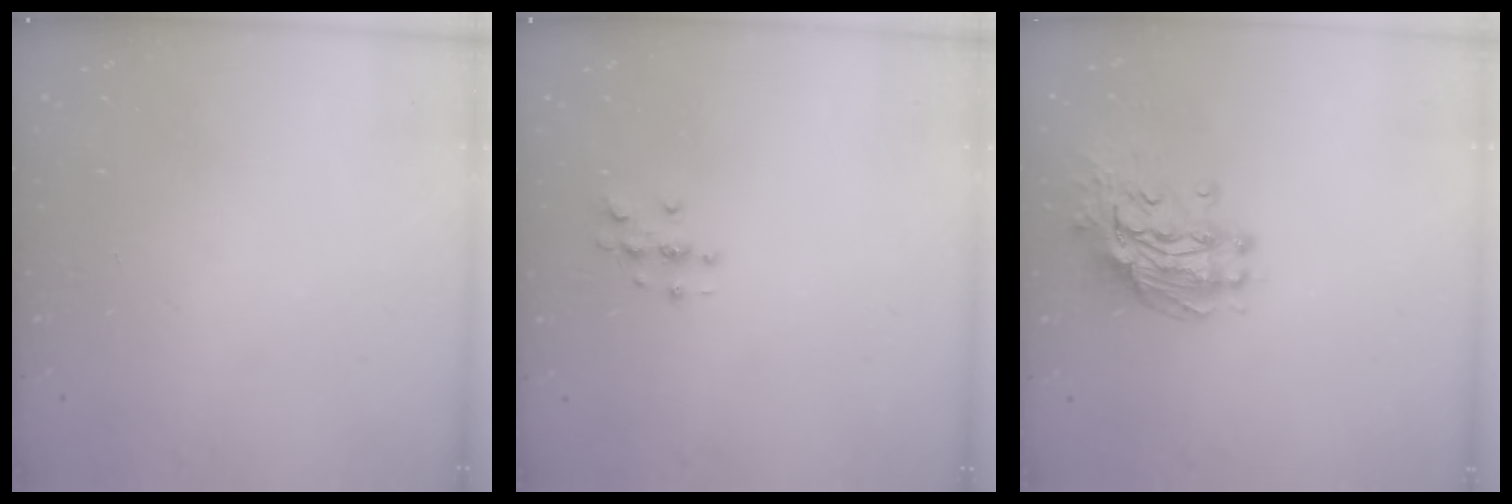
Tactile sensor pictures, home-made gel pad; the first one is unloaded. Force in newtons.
{"total": 2.9, "press": 2.9, "slide": 0.3}
{"total": 11.5, "press": 11.4, "slide": 1.2}